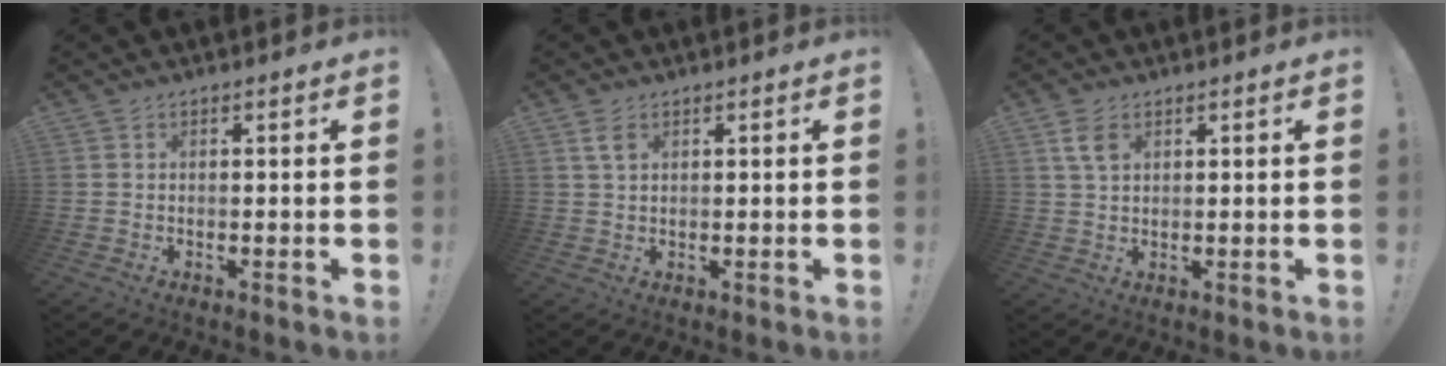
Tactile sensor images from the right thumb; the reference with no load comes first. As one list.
[{"total": 3.4, "force": [1.7, 1.7, 2.4], "torque": [-0.043, 0.000, 0.031]}, {"total": 4.8, "force": [2.3, 2.7, 3.3], "torque": [-0.053, -0.005, 0.042]}]